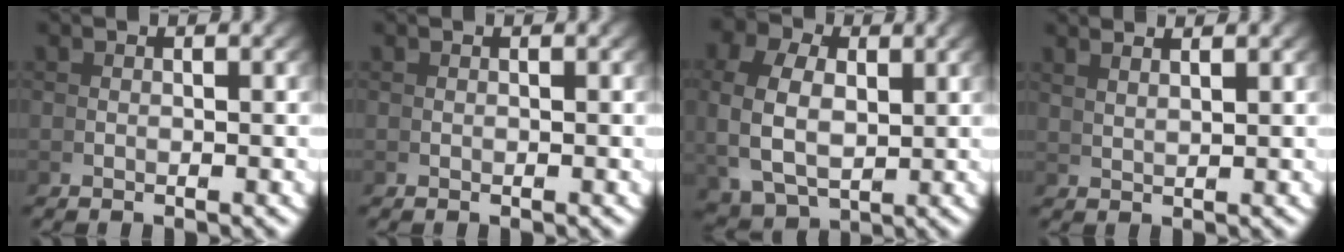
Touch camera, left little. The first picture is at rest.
{"total": 0.0}
{"total": 6.7, "force": [1.0, 5.0, 4.3], "torque": [-0.097, -0.018, 0.030]}
{"total": 2.8, "force": [2.6, -0.7, 0.8], "torque": [-0.001, 0.007, 0.052]}